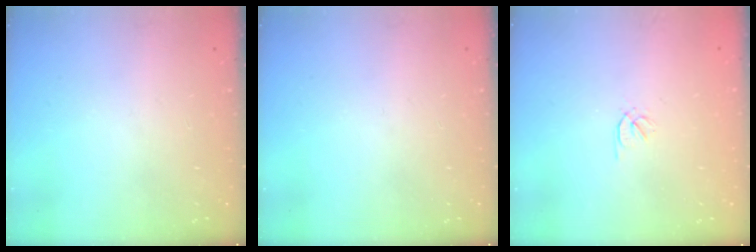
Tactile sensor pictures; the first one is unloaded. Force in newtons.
{"total": 0.0}
{"total": 0.5, "press": 0.4, "slide": 0.4}